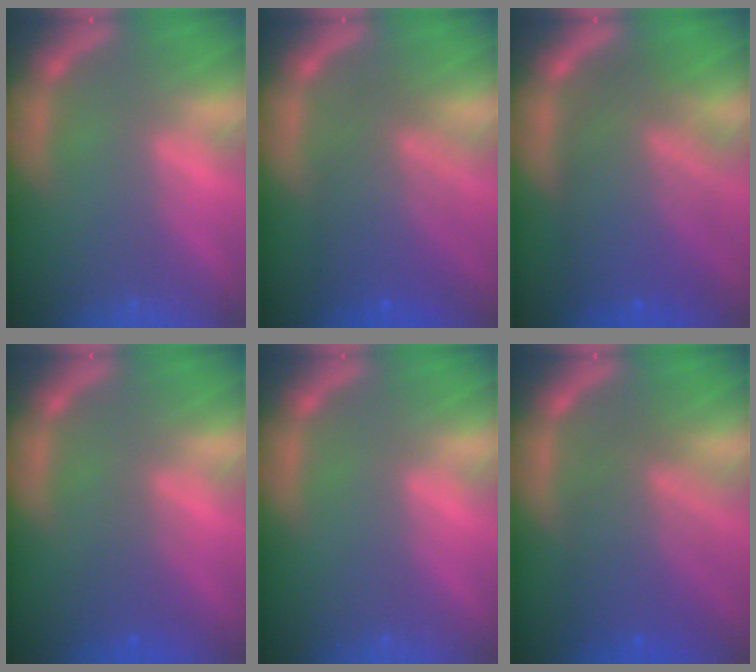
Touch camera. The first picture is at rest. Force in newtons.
{"total": 6.6}
{"total": 9.5}
{"total": 1.9}
{"total": 0.0}
{"total": 7.0}